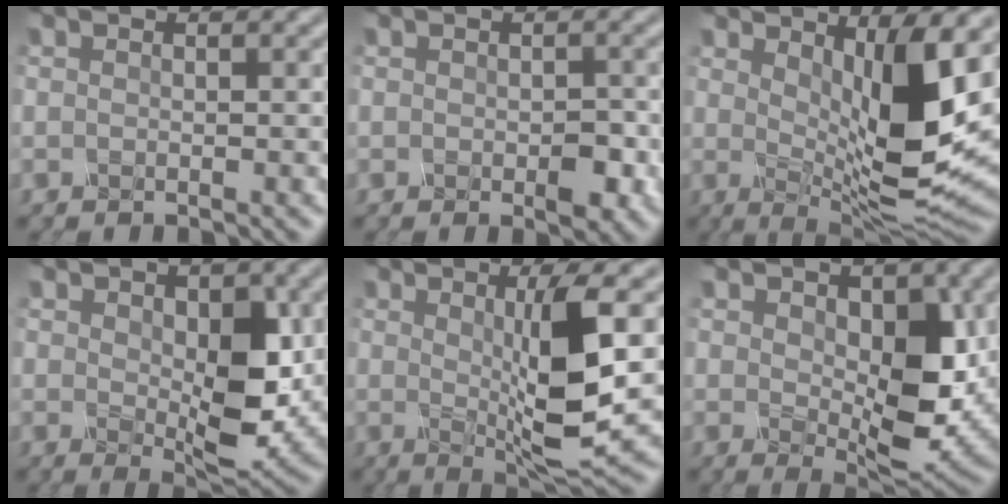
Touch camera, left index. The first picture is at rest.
{"total": 2.3, "force": [-1.0, 0.9, 1.8], "torque": [-0.041, -0.001, -0.008]}
{"total": 8.6, "force": [1.6, 2.6, 8.1], "torque": [-0.140, -0.024, 0.041]}
{"total": 5.6, "force": [0.3, 2.8, 4.8], "torque": [-0.093, -0.010, 0.017]}
{"total": 6.2, "force": [0.5, 0.6, 6.1], "torque": [-0.113, -0.014, 0.022]}
{"total": 6.4, "force": [0.5, 3.3, 5.5], "torque": [-0.099, -0.011, 0.020]}